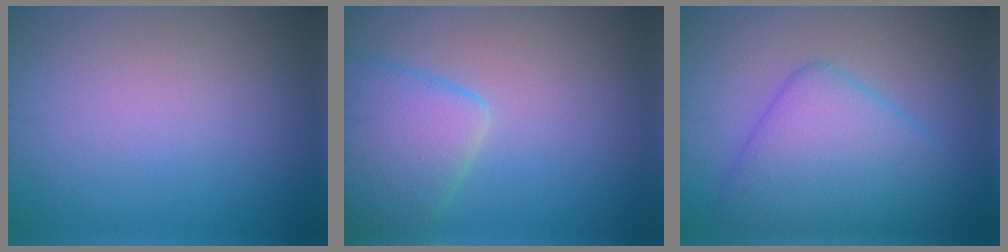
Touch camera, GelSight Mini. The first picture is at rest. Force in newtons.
{"total": 5.2, "press": 5.2, "slide": 0.3}
{"total": 7.0, "press": 7.0, "slide": 0.4}